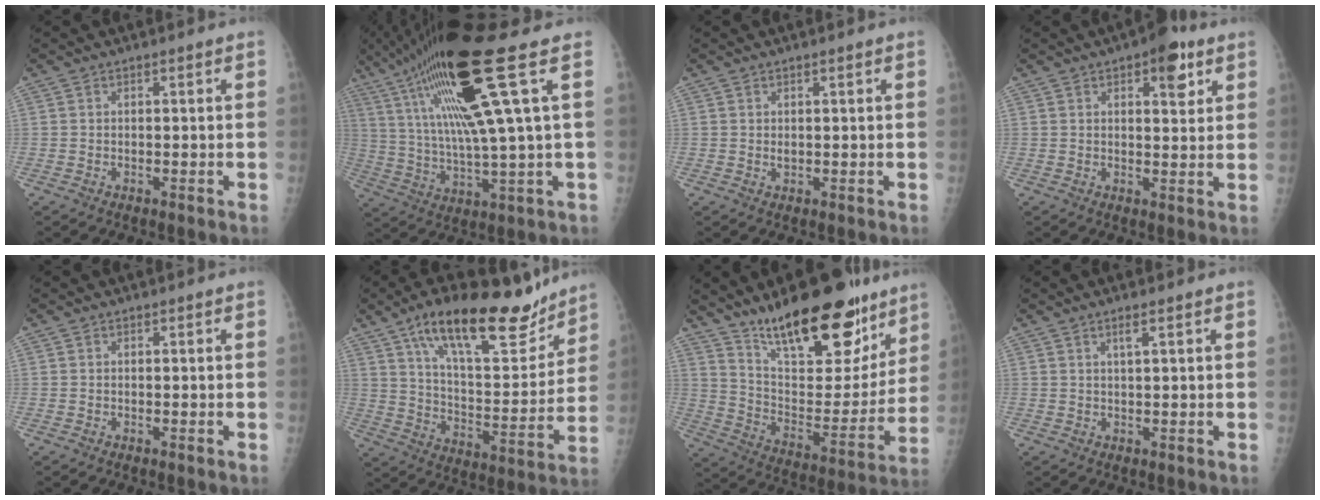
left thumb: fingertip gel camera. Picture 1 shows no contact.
{"total": 20.2, "force": [8.5, 0.9, 18.3], "torque": [-0.350, -0.009, 0.151]}
{"total": 1.5, "force": [0.7, 0.5, 1.2], "torque": [-0.017, -0.004, 0.014]}
{"total": 7.1, "force": [3.6, 3.0, 5.2], "torque": [-0.047, -0.013, 0.042]}
{"total": 0.0}
{"total": 22.0, "force": [15.4, 7.5, 13.8], "torque": [-0.178, -0.068, 0.256]}
{"total": 26.2, "force": [18.0, 9.8, 16.2], "torque": [-0.202, -0.082, 0.290]}
{"total": 1.9, "force": [1.0, 0.0, 1.6], "torque": [-0.034, -0.002, 0.020]}